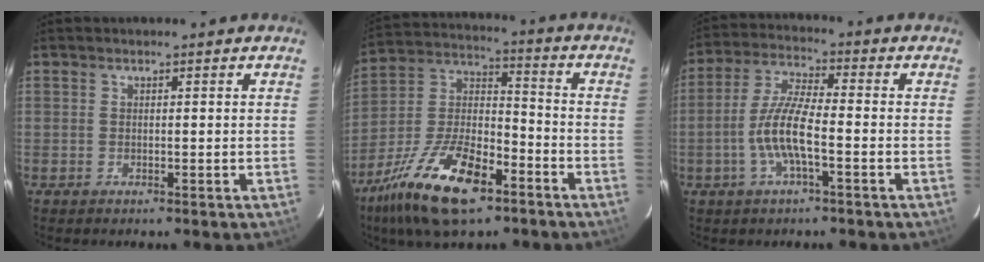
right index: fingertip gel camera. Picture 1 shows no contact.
{"total": 20.0, "force": [-11.9, 8.2, 13.9], "torque": [-0.286, -0.010, -0.215]}
{"total": 9.3, "force": [-2.9, 1.9, 8.7], "torque": [-0.182, 0.000, -0.057]}